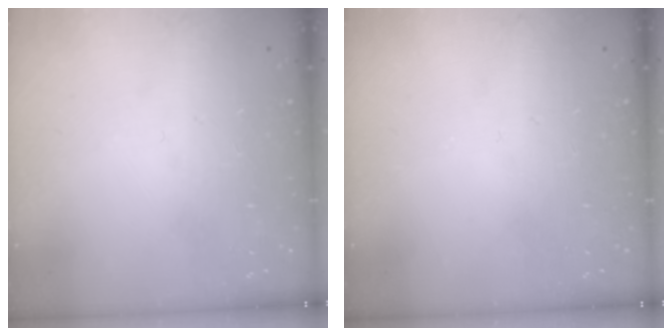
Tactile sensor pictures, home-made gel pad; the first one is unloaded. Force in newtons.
{"total": 0.0}